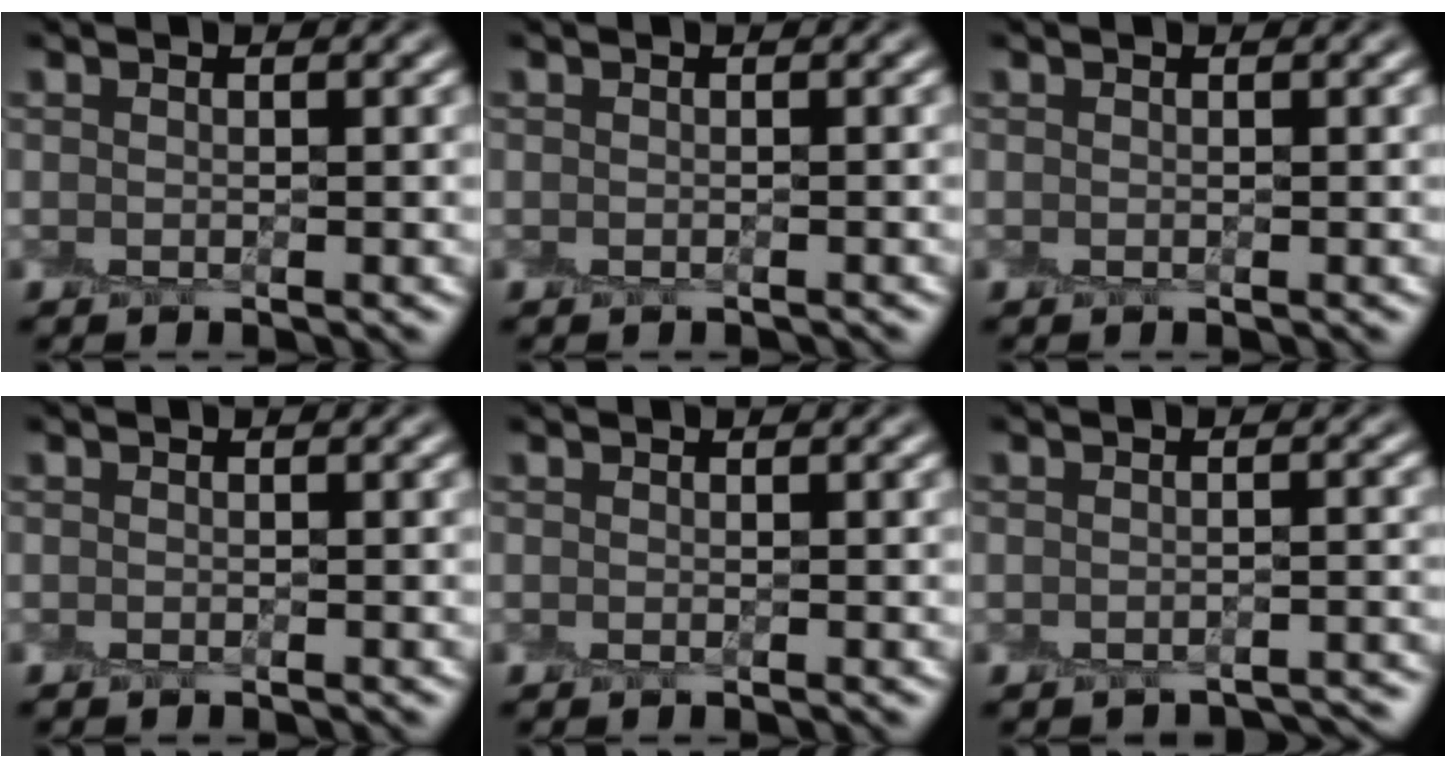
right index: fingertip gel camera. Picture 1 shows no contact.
{"total": 0.7, "force": [-0.7, 0.1, 0.1], "torque": [0.002, -0.004, -0.011]}
{"total": 0.0}
{"total": 0.5, "force": [-0.5, 0.2, -0.1], "torque": [0.005, -0.001, -0.011]}
{"total": 0.0}
{"total": 4.1, "force": [-3.9, 1.0, 0.6], "torque": [-0.009, -0.001, -0.048]}